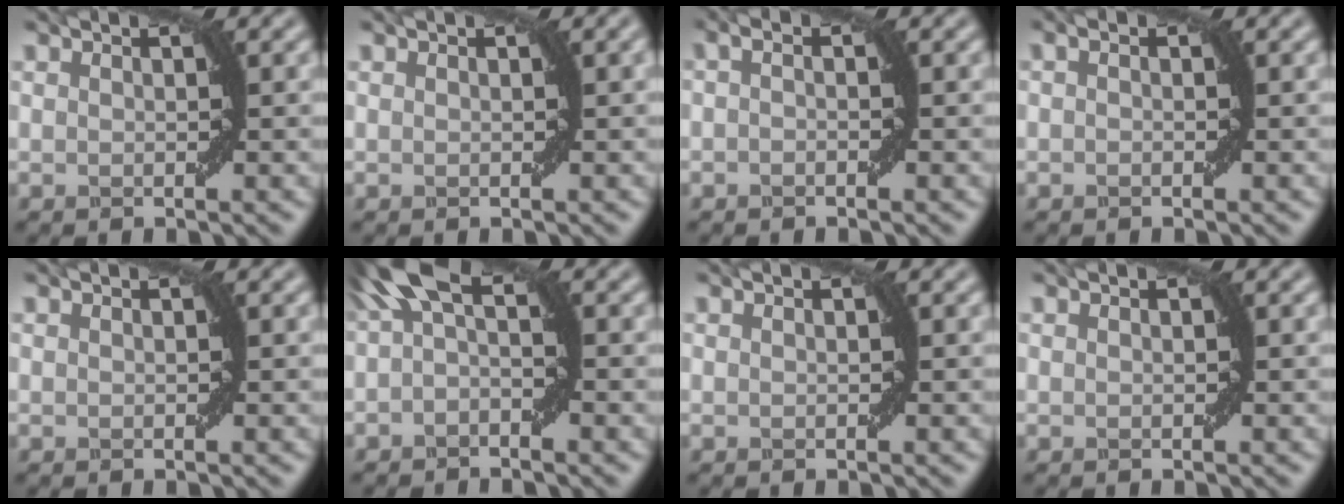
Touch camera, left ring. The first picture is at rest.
{"total": 0.5, "force": [0.3, 0.1, 0.4], "torque": [-0.007, 0.002, 0.009]}
{"total": 1.0, "force": [-1.0, 0.0, 0.2], "torque": [-0.004, -0.002, -0.012]}
{"total": 0.6, "force": [-0.6, 0.0, 0.0], "torque": [0.000, -0.001, -0.006]}
{"total": 0.0}
{"total": 3.0, "force": [0.4, 1.0, 2.7], "torque": [-0.057, 0.010, 0.012]}
{"total": 0.0}
{"total": 0.0}